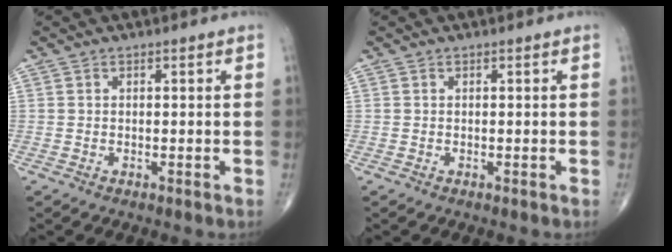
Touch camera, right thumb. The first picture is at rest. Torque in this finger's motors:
{"motor_torque": [0.00, 0.00, -0.02, 0.02, 0.00]}